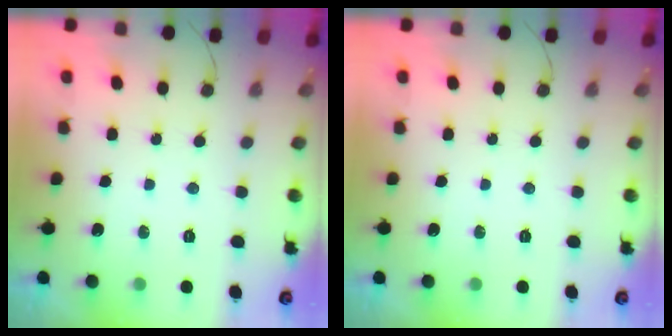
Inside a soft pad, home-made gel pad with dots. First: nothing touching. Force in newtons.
{"total": 0.0}